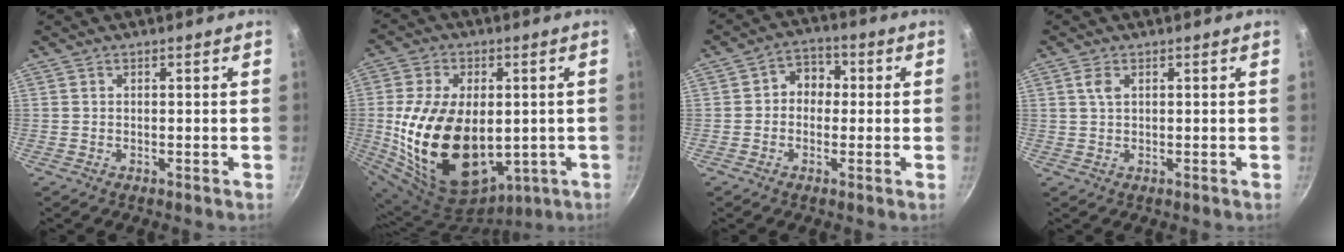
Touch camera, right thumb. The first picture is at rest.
{"total": 24.0, "force": [-0.9, 15.5, 18.2], "torque": [-0.318, -0.008, 0.006]}
{"total": 5.8, "force": [0.0, 4.9, 3.1], "torque": [-0.002, 0.014, -0.013]}
{"total": 2.0, "force": [0.7, 1.1, 1.6], "torque": [-0.028, -0.004, 0.015]}